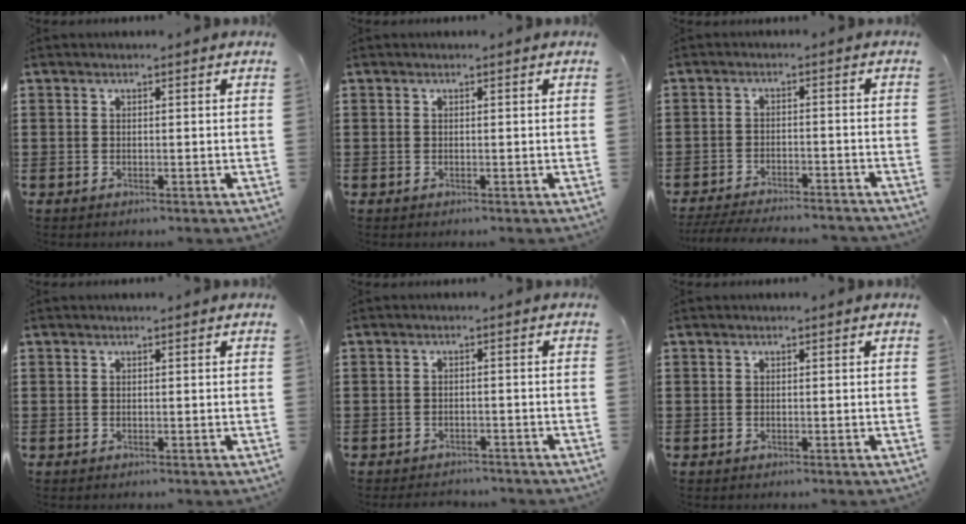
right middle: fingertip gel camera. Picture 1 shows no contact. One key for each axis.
{"total": 0.0}
{"total": 4.7, "fx": -4.6, "fy": 0.2, "fz": 1.0, "tx": -0.020, "ty": -0.005, "tz": -0.093}
{"total": 0.0}
{"total": 2.2, "fx": -2.1, "fy": 0.4, "fz": -0.2, "tx": -0.003, "ty": -0.001, "tz": -0.048}
{"total": 0.0}